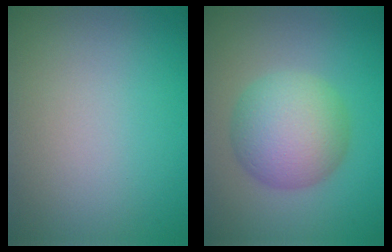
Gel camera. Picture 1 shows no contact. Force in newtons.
{"total": 6.3, "press": 6.3, "slide": 0.1}